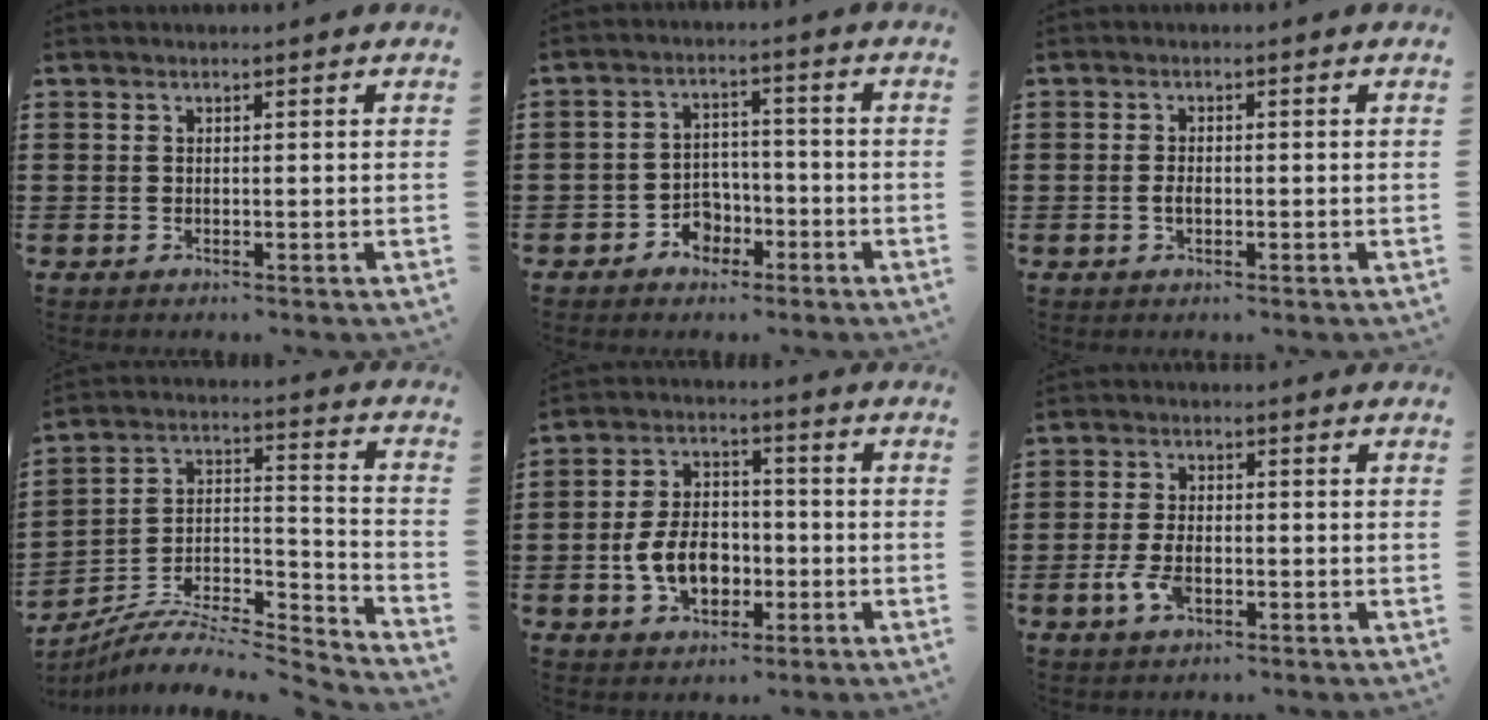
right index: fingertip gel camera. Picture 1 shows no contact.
{"total": 4.0, "force": [-2.3, 3.0, 1.1], "torque": [-0.030, 0.007, -0.046]}
{"total": 1.8, "force": [-0.4, 0.9, 1.5], "torque": [-0.028, 0.001, -0.008]}
{"total": 6.5, "force": [-5.6, 2.2, 2.4], "torque": [-0.046, -0.001, -0.113]}
{"total": 8.3, "force": [-2.1, 5.6, 5.7], "torque": [-0.115, 0.001, -0.045]}
{"total": 4.4, "force": [-1.7, 2.2, 3.5], "torque": [-0.081, -0.005, -0.033]}